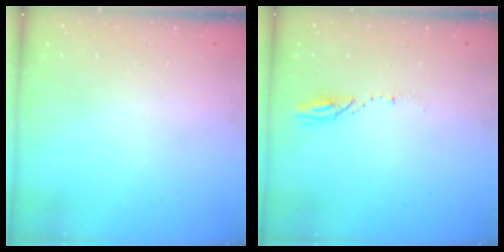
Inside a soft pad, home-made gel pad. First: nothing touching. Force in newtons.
{"total": 3.7, "press": 3.7, "slide": 0.4}